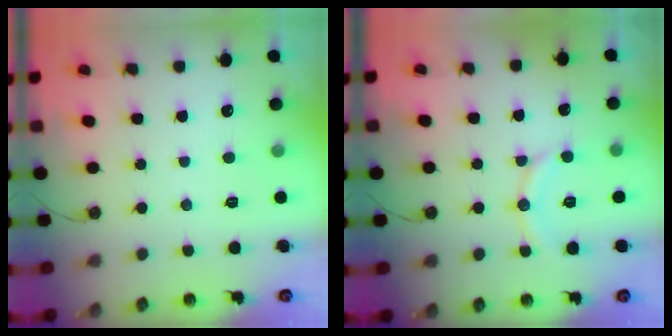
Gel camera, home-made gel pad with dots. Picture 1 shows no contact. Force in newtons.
{"total": 10.7, "press": 10.7, "slide": 1.0}